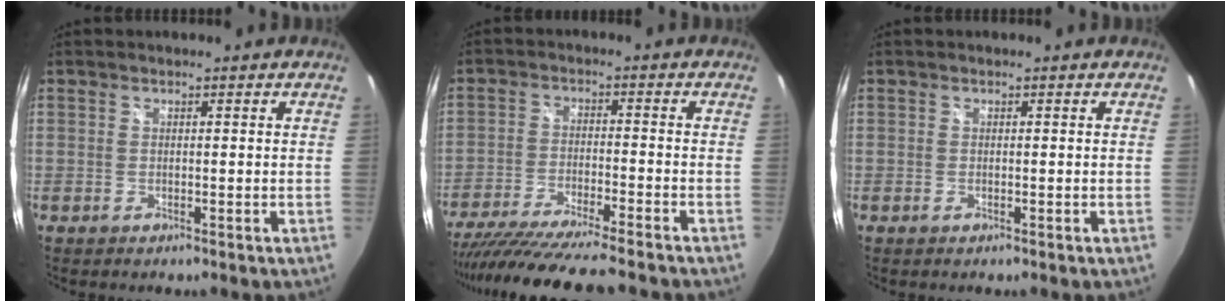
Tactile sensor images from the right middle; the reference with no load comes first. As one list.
[{"total": 16.2, "force": [-14.3, 0.3, 7.7], "torque": [-0.156, -0.039, -0.236]}, {"total": 0.0}]